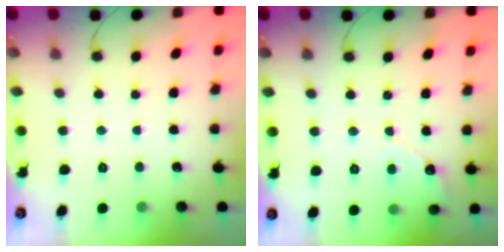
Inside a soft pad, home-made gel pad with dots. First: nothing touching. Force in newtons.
{"total": 4.0, "press": 4.0, "slide": 0.3}